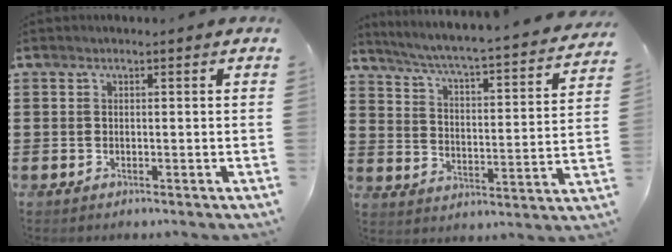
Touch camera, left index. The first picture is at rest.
{"total": 4.0, "force": [3.6, -0.5, 1.7], "torque": [-0.054, -0.039, 0.047]}